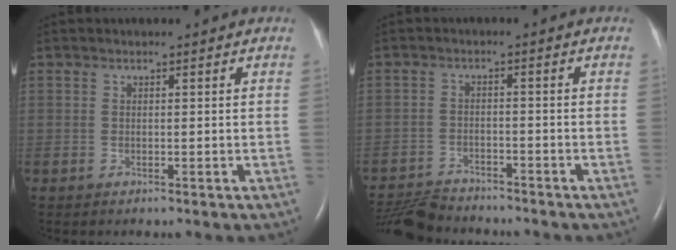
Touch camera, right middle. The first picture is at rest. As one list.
[{"total": 8.5, "force": [-8.3, 1.4, 1.6], "torque": [-0.033, -0.009, -0.141]}]